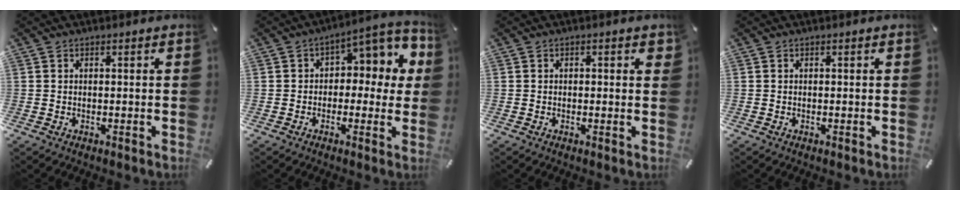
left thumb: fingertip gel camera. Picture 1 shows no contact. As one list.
[{"total": 8.4, "force": [1.5, 5.2, 6.4], "torque": [-0.074, -0.017, 0.018]}, {"total": 1.1, "force": [0.1, 0.6, 0.9], "torque": [-0.009, 0.000, -0.001]}, {"total": 0.0}]